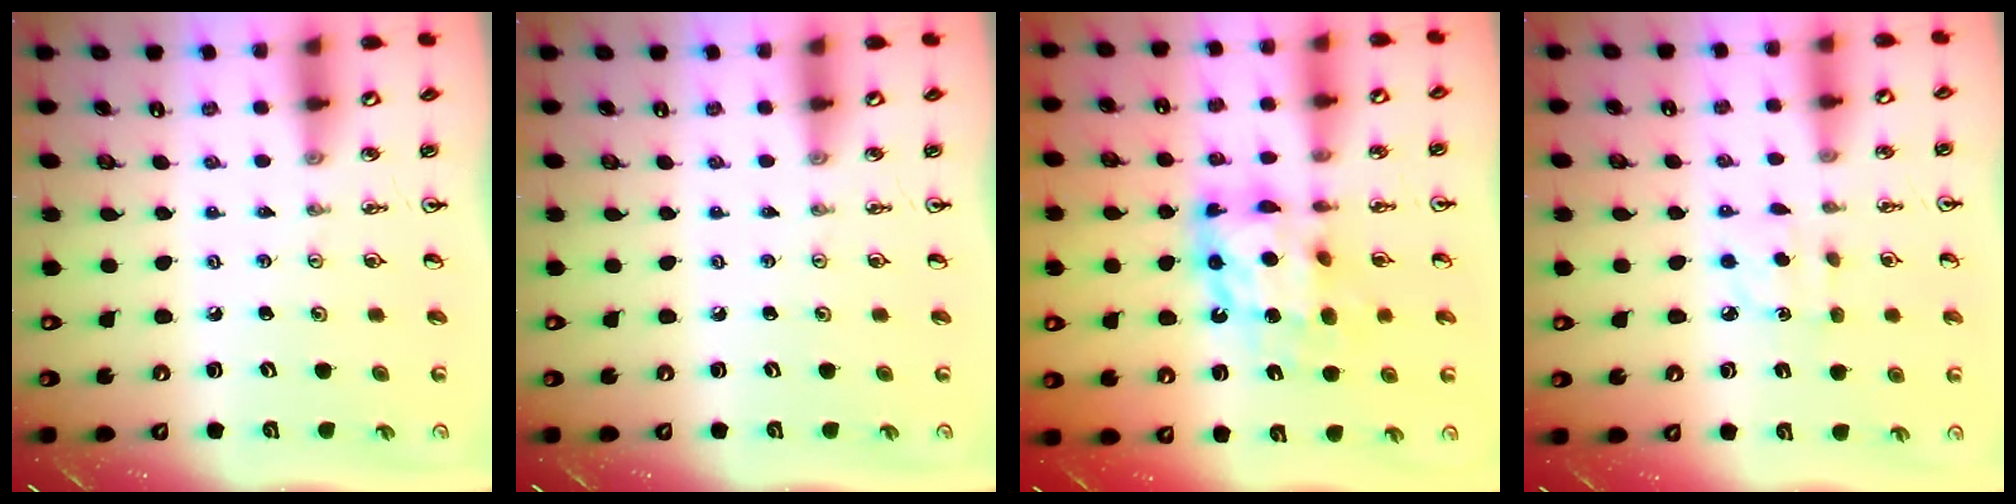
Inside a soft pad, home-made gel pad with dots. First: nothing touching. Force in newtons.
{"total": 0.0}
{"total": 12.7, "press": 12.7, "slide": 1.5}
{"total": 4.5, "press": 4.5, "slide": 0.5}